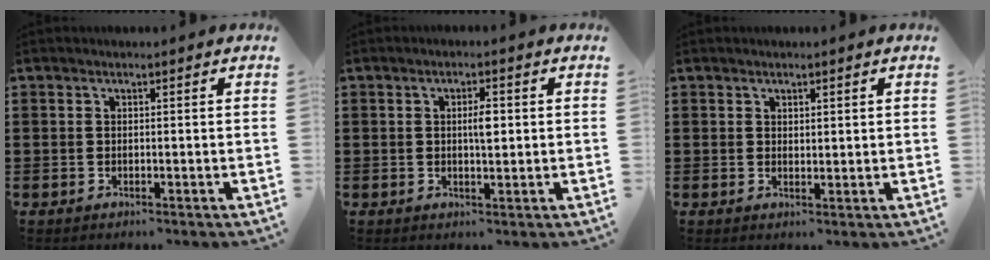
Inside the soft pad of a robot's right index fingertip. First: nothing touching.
{"total": 3.1, "force": [0.3, 0.9, 2.9], "torque": [-0.049, 0.000, 0.001]}
{"total": 1.0, "force": [0.9, 0.4, 0.2], "torque": [-0.005, 0.002, 0.016]}